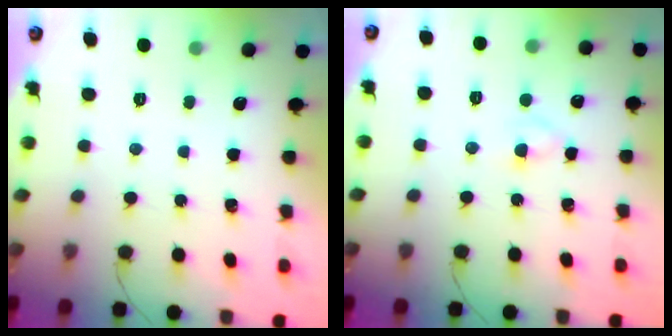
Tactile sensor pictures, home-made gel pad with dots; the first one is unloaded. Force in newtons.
{"total": 2.6, "press": 2.4, "slide": 1.0}